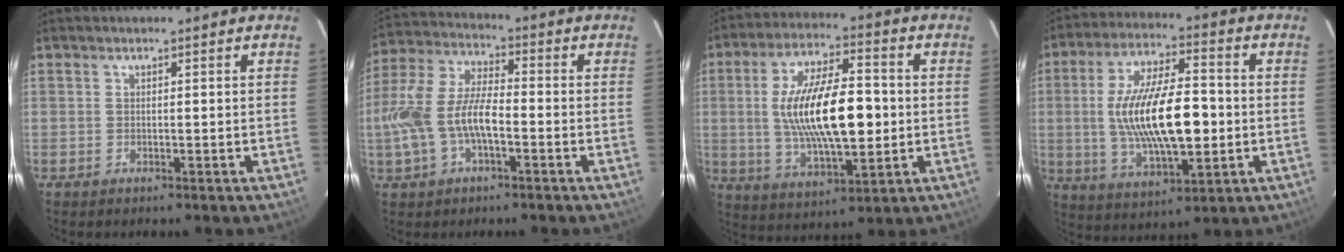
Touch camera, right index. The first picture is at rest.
{"total": 12.8, "force": [-3.3, 5.8, 10.9], "torque": [-0.236, 0.008, -0.062]}
{"total": 18.0, "force": [0.0, 6.8, 16.7], "torque": [-0.303, 0.004, 0.008]}
{"total": 18.1, "force": [-1.0, 6.8, 16.8], "torque": [-0.311, 0.000, -0.009]}